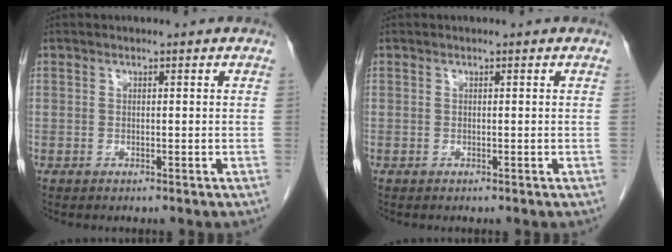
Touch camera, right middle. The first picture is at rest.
{"total": 0.0}